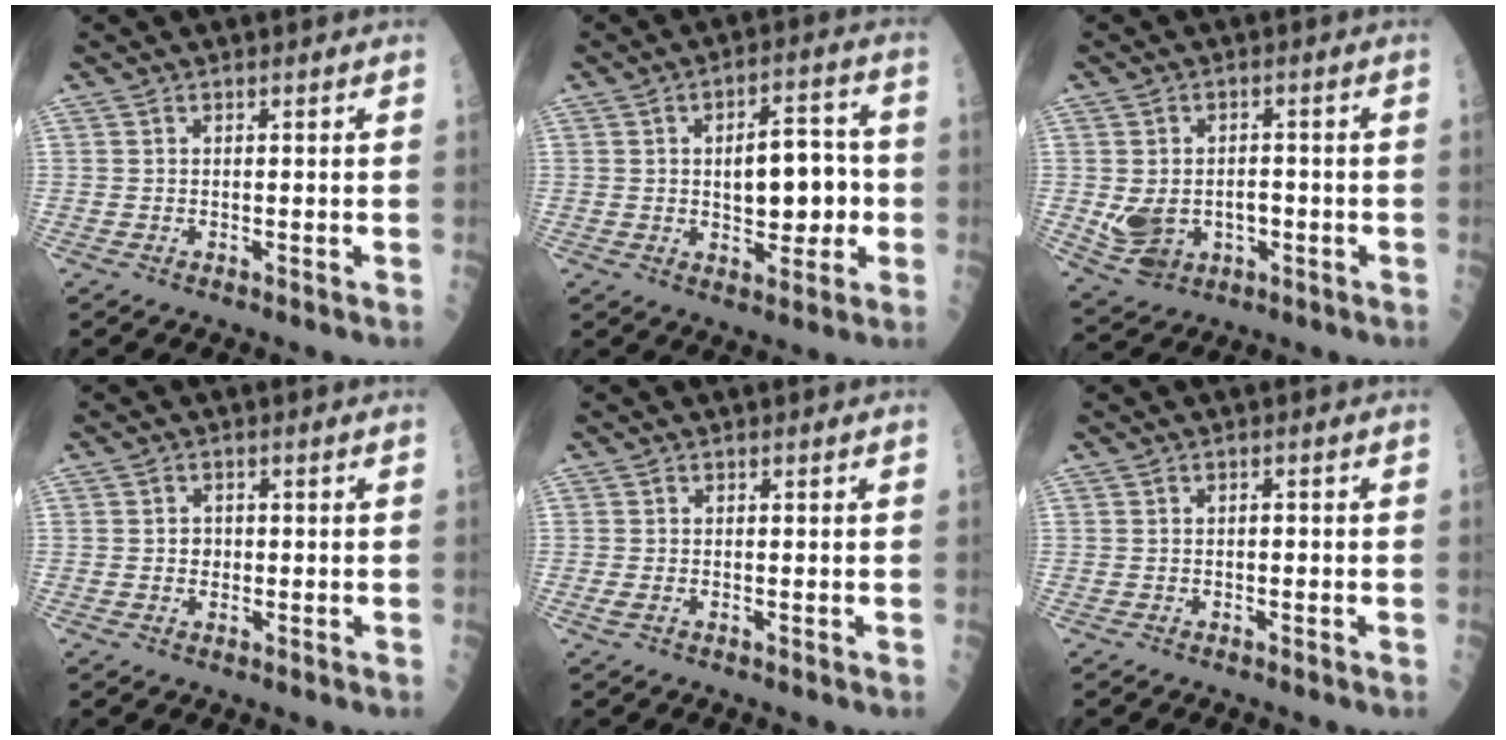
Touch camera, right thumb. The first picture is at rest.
{"total": 11.2, "force": [-0.3, 5.8, 9.5], "torque": [-0.099, 0.021, -0.001]}
{"total": 8.9, "force": [-1.3, 6.7, 5.6], "torque": [-0.079, 0.014, -0.002]}
{"total": 2.0, "force": [0.0, 1.8, 1.0], "torque": [0.003, 0.004, 0.000]}
{"total": 1.0, "force": [-0.3, 0.5, 0.8], "torque": [-0.023, -0.003, -0.007]}
{"total": 0.7, "force": [-0.1, 0.4, 0.6], "torque": [-0.003, 0.003, -0.003]}